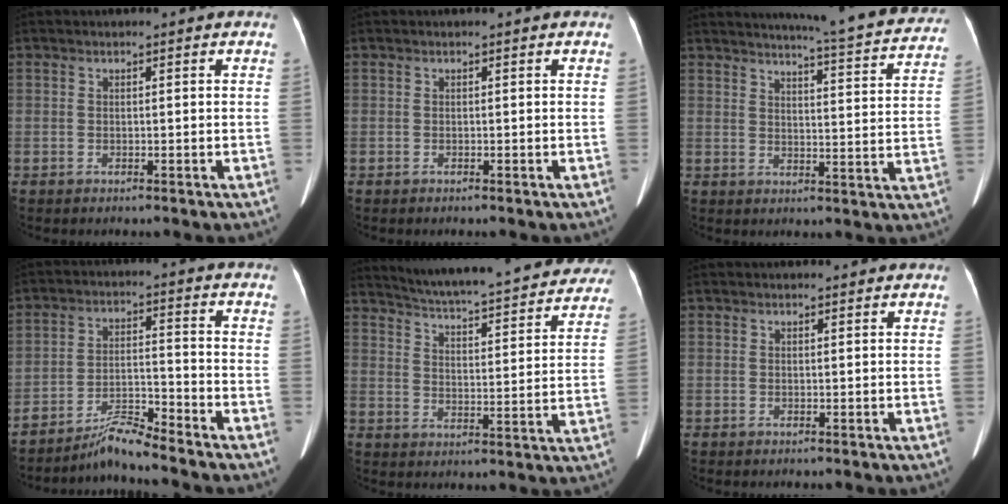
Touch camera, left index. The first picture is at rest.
{"total": 0.0}
{"total": 17.9, "force": [16.7, 0.9, 6.4], "torque": [-0.085, -0.053, 0.189]}
{"total": 6.0, "force": [-5.7, -0.9, 1.6], "torque": [-0.031, -0.009, -0.103]}
{"total": 28.3, "force": [25.7, 4.6, 11.0], "torque": [-0.178, -0.043, 0.319]}
{"total": 1.1, "force": [1.0, 0.2, 0.2], "torque": [-0.011, 0.004, 0.013]}